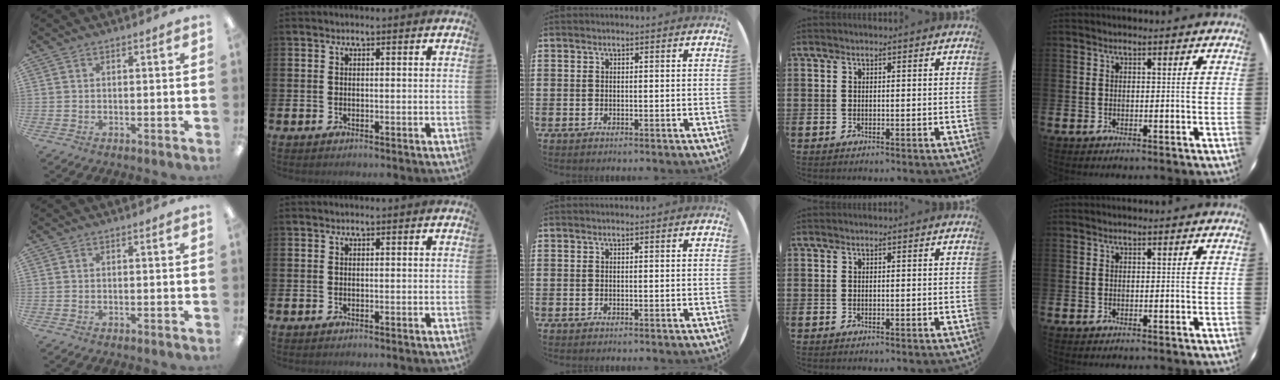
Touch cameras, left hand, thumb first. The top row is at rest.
{}